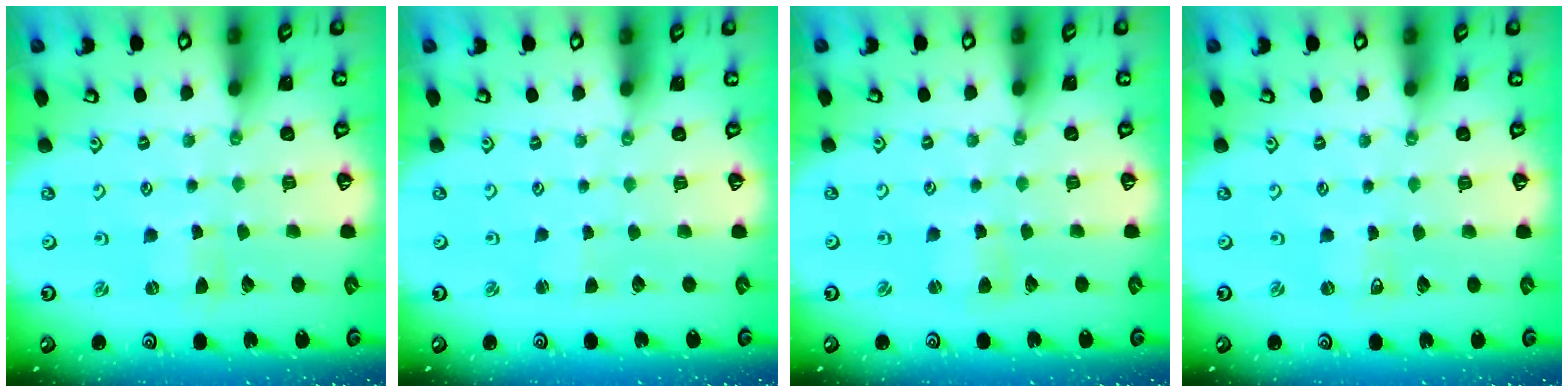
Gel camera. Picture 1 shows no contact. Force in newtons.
{"total": 0.9, "press": 0.9, "slide": 0.2}
{"total": 2.2, "press": 2.2, "slide": 0.3}
{"total": 0.6, "press": 0.6, "slide": 0.0}